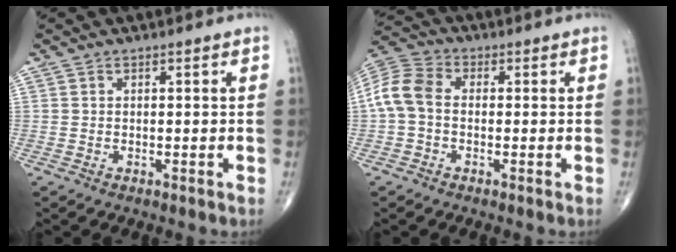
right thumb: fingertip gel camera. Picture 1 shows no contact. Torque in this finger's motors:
{"motor_torque": [-0.26, 0.49, 0.68, -0.14, 0.07]}